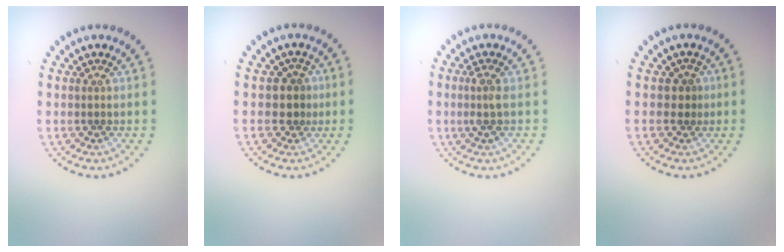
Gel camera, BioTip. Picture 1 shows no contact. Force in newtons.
{"total": 1.5, "press": 1.1, "slide": 1.0}
{"total": 1.5, "press": 1.2, "slide": 0.9}
{"total": 0.9, "press": 0.6, "slide": 0.6}